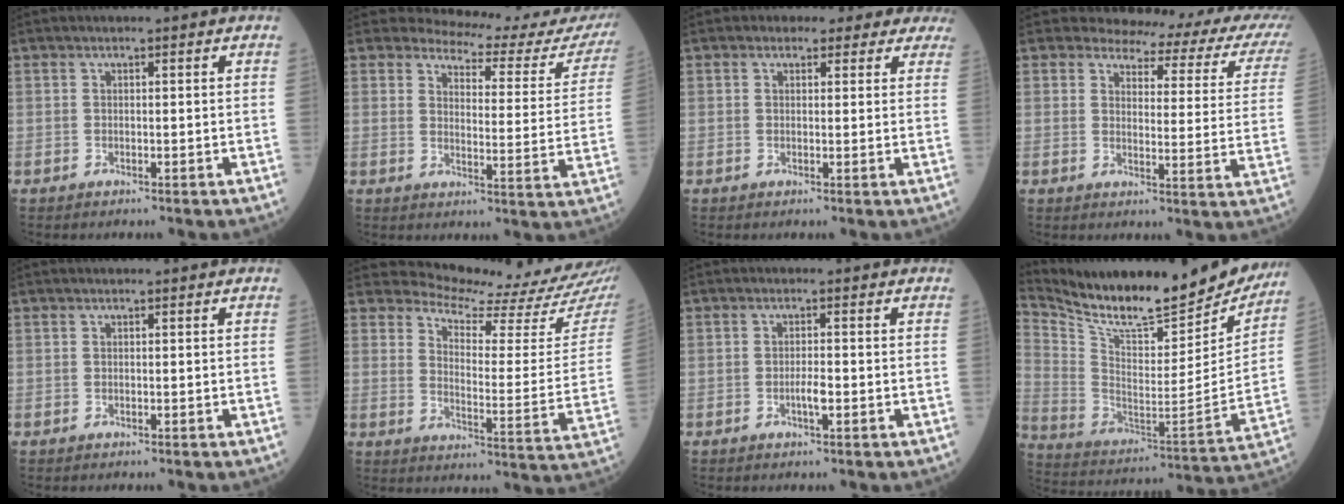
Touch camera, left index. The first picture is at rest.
{"total": 16.0, "force": [15.7, 1.7, 2.5], "torque": [-0.016, -0.096, 0.160]}
{"total": 6.8, "force": [5.9, 3.2, 0.6], "torque": [0.022, 0.004, 0.043]}
{"total": 14.8, "force": [13.3, 3.5, 5.4], "torque": [-0.043, -0.051, 0.121]}
{"total": 0.0}
{"total": 16.0, "force": [15.4, 0.6, 4.2], "torque": [-0.070, -0.107, 0.182]}
{"total": 1.8, "force": [-0.6, 0.2, 1.7], "torque": [-0.032, -0.001, -0.010]}
{"total": 25.9, "force": [22.7, 4.9, 11.3], "torque": [-0.199, -0.059, 0.341]}